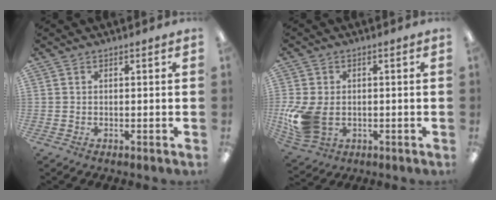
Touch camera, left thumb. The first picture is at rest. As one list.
[{"total": 11.4, "force": [-1.9, 8.2, 7.7], "torque": [-0.173, -0.004, -0.030]}]